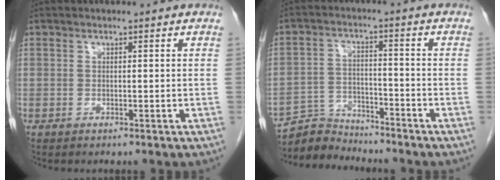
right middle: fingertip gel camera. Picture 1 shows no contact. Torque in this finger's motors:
{"motor_torque": [0.06, -0.02, -0.04, -0.04]}